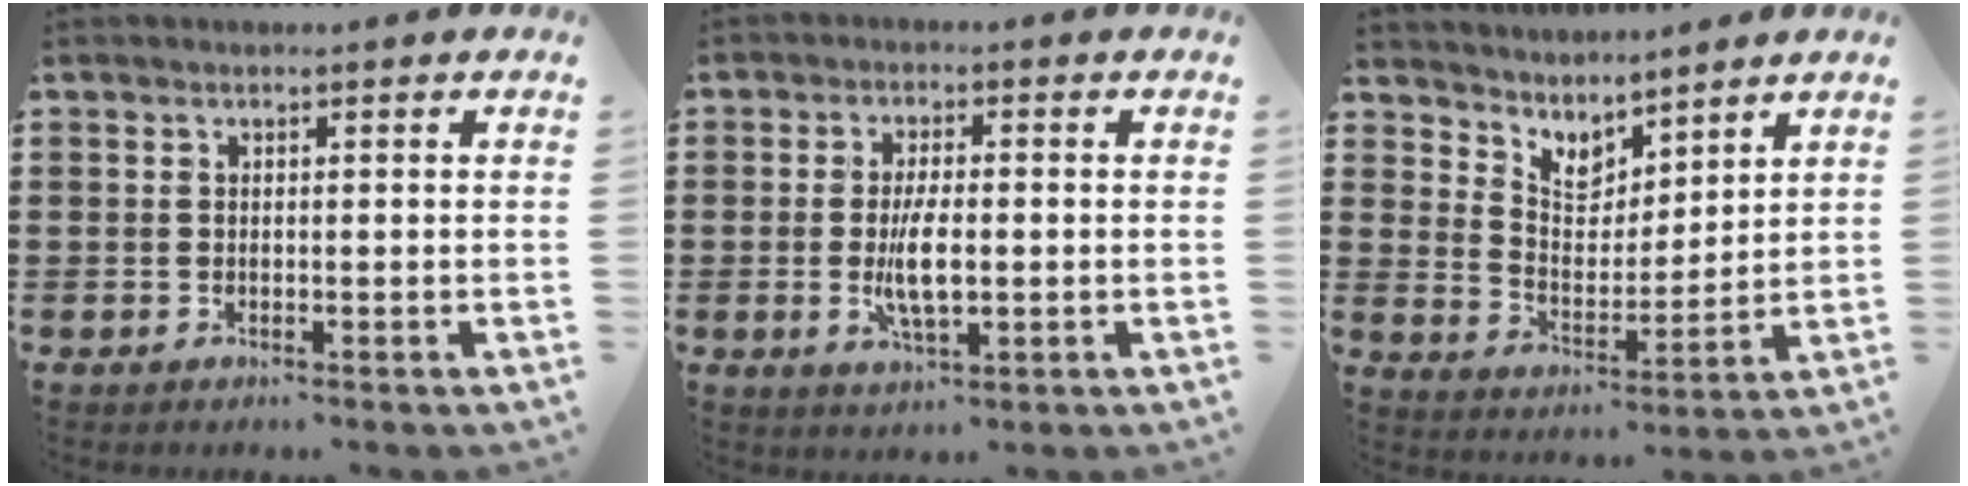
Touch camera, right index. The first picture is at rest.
{"total": 6.3, "force": [-0.8, 2.2, 5.8], "torque": [-0.121, -0.007, -0.020]}
{"total": 4.9, "force": [4.3, 2.3, 0.5], "torque": [-0.036, -0.026, 0.078]}